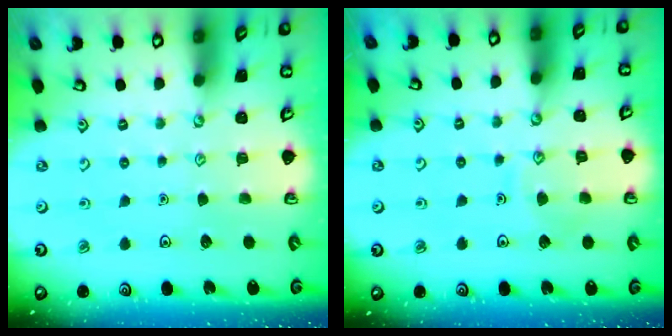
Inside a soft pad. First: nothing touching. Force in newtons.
{"total": 7.1, "press": 7.1, "slide": 0.6}